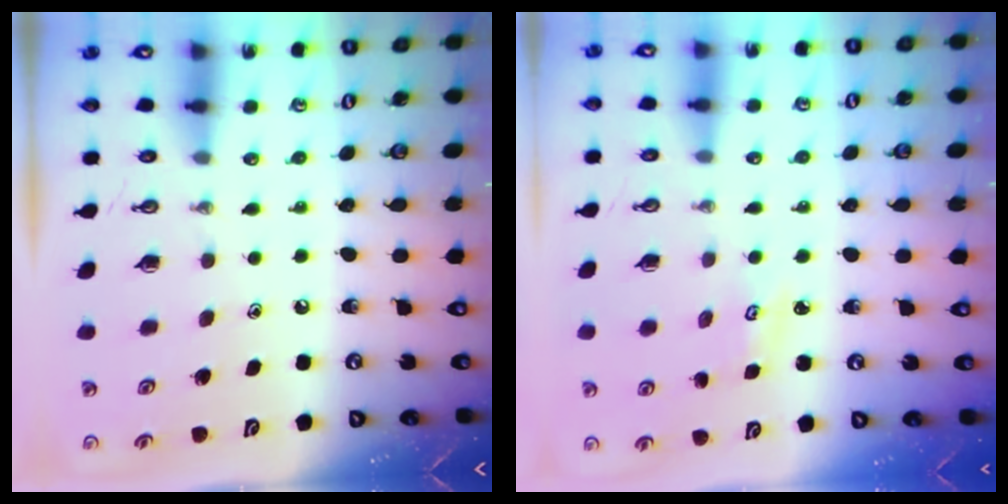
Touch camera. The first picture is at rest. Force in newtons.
{"total": 2.0, "press": 2.0, "slide": 0.4}